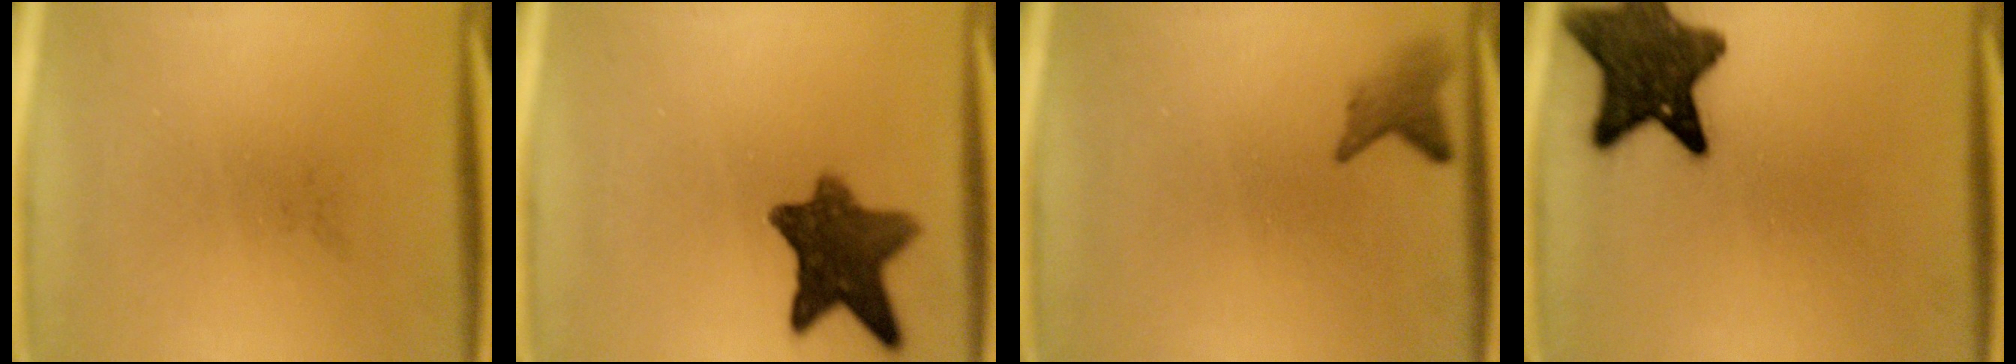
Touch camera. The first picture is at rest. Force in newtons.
{"total": 9.9}
{"total": 2.4}
{"total": 12.4}